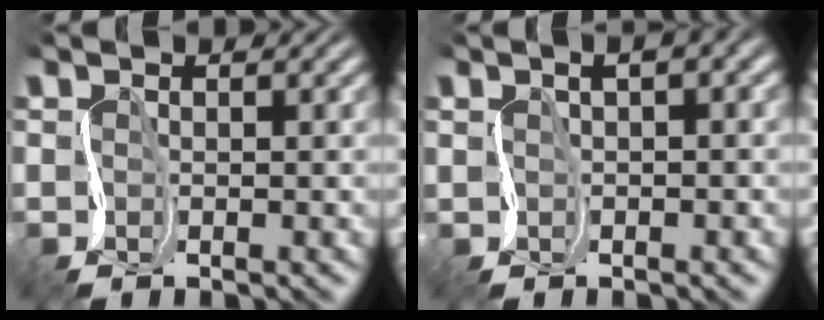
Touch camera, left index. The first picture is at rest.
{"total": 2.3, "force": [0.7, 0.6, 2.1], "torque": [-0.028, 0.008, 0.016]}